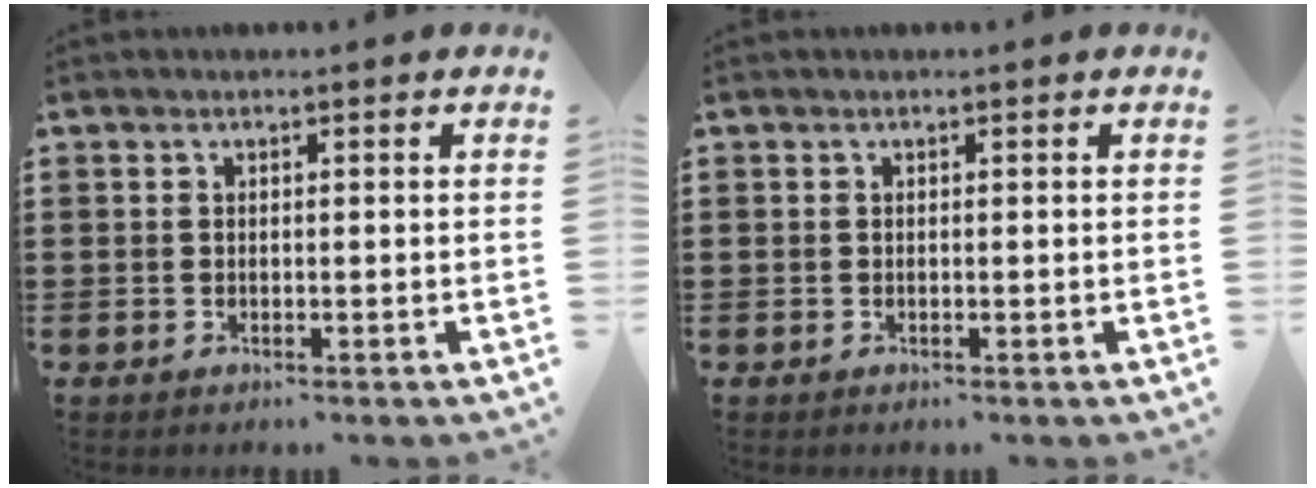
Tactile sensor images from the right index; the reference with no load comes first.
{"total": 0.0}